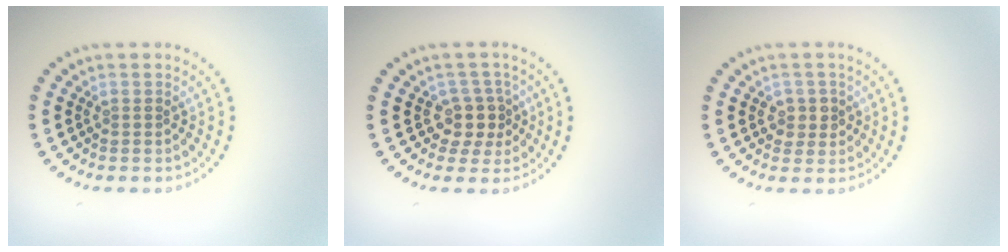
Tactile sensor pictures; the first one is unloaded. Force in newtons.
{"total": 2.5, "press": 2.1, "slide": 1.5}
{"total": 1.8, "press": 1.8, "slide": 0.4}